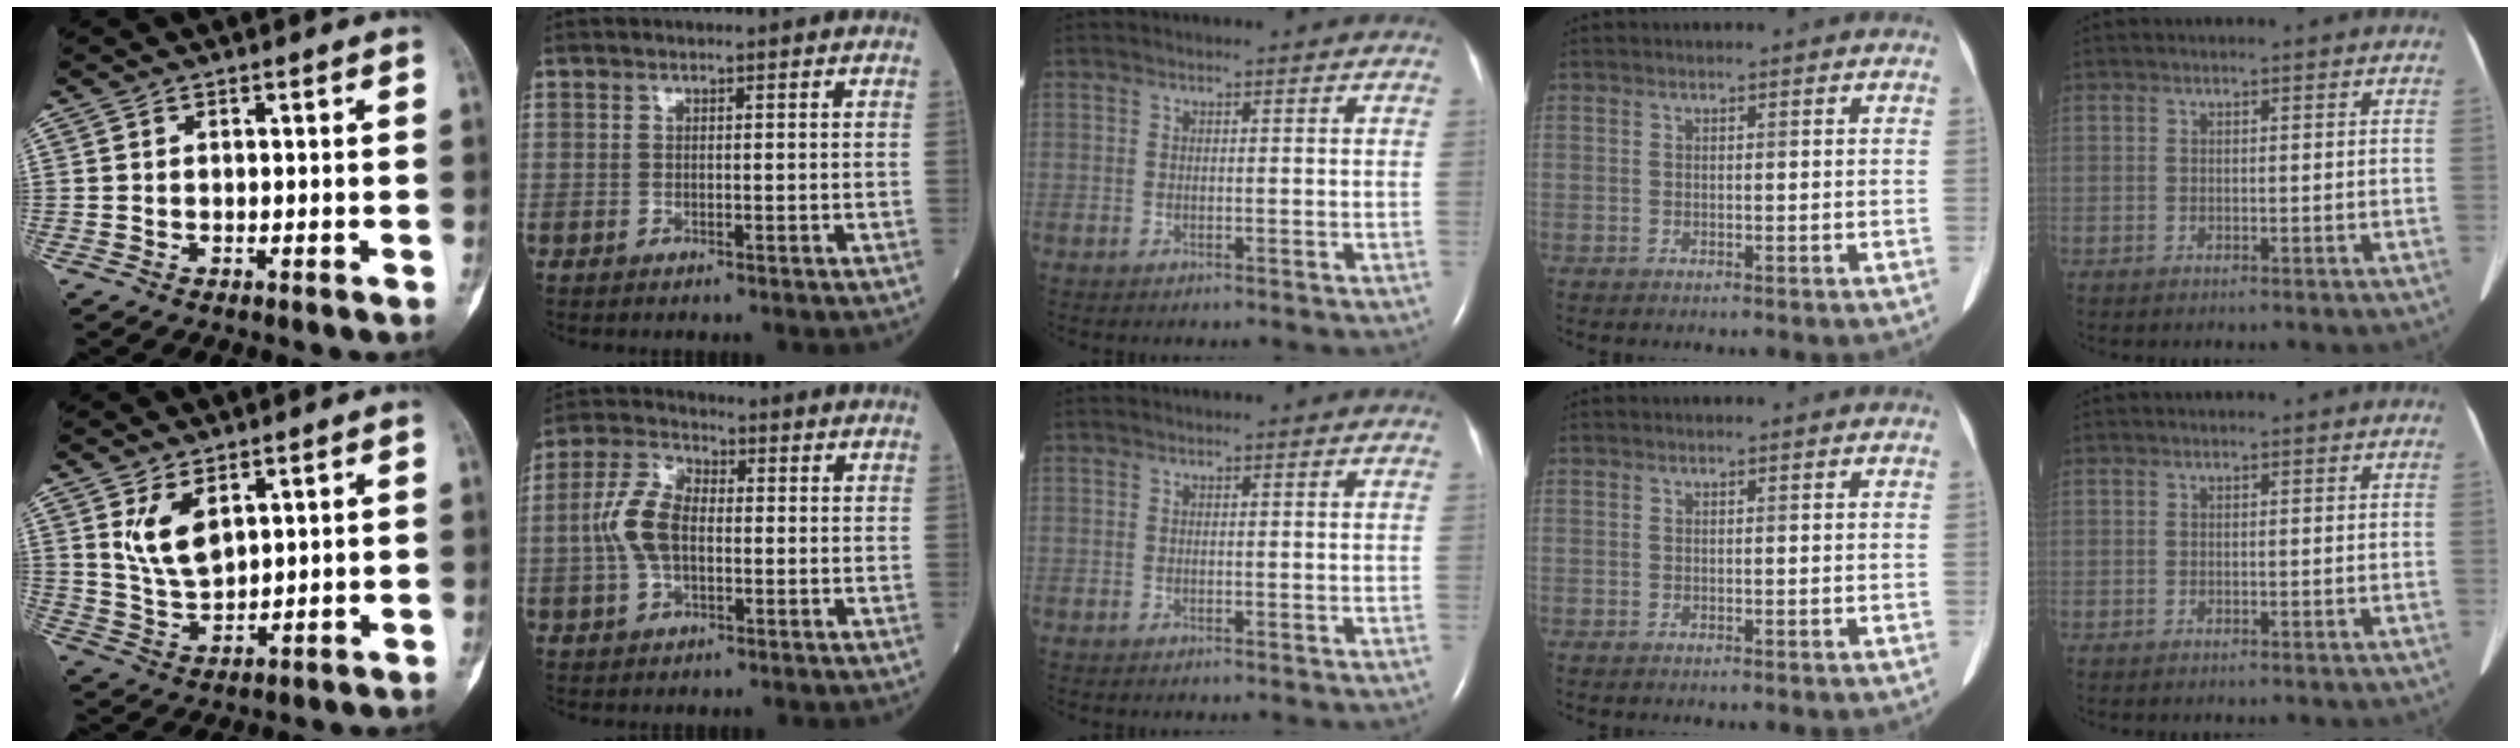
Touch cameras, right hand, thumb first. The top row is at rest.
{"thumb": {"total": 7.1, "force": [3.3, 3.8, 5.1], "torque": [-0.083, -0.023, 0.074]}, "index": {"total": 7.5, "force": [-0.5, 4.1, 6.3], "torque": [-0.147, 0.018, -0.014]}}